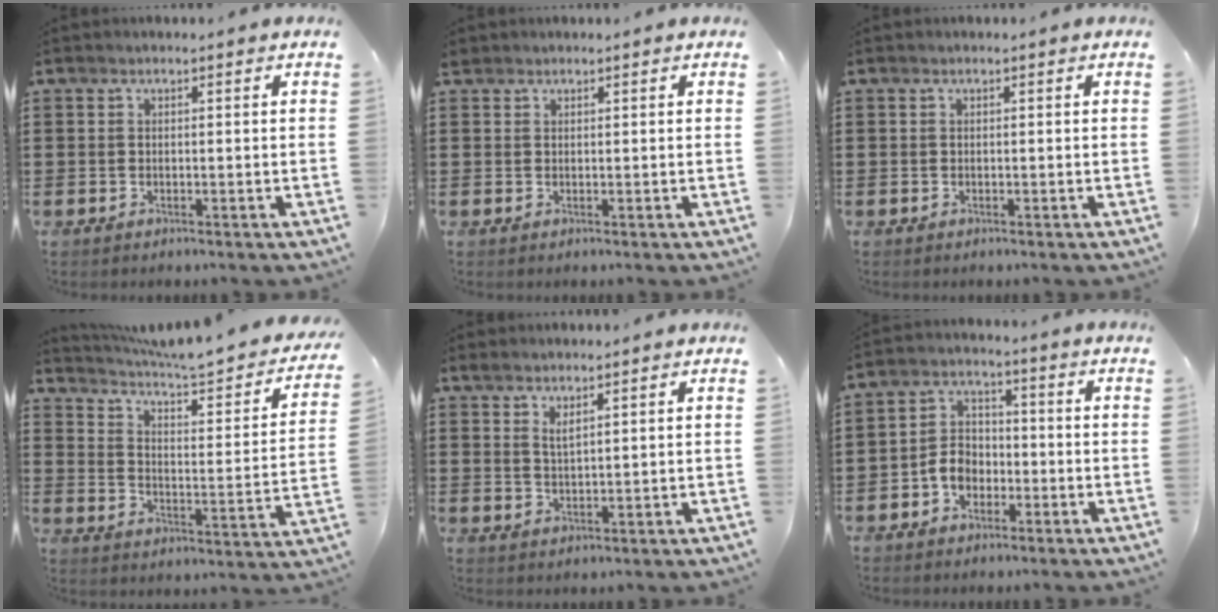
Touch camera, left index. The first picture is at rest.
{"total": 0.9, "force": [0.8, 0.5, 0.1], "torque": [-0.005, 0.003, 0.015]}
{"total": 0.0}
{"total": 4.5, "force": [4.1, 0.2, 1.9], "torque": [-0.061, -0.040, 0.060]}
{"total": 2.3, "force": [1.7, 0.5, 1.5], "torque": [-0.033, 0.004, 0.031]}
{"total": 4.9, "force": [-2.3, 3.6, 2.3], "torque": [-0.063, 0.009, -0.051]}